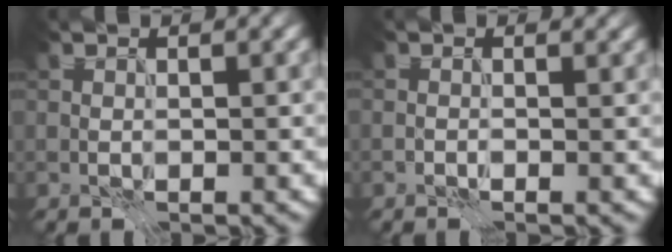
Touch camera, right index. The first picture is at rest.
{"total": 1.2, "force": [0.7, 0.6, 0.8], "torque": [0.004, 0.004, -0.001]}